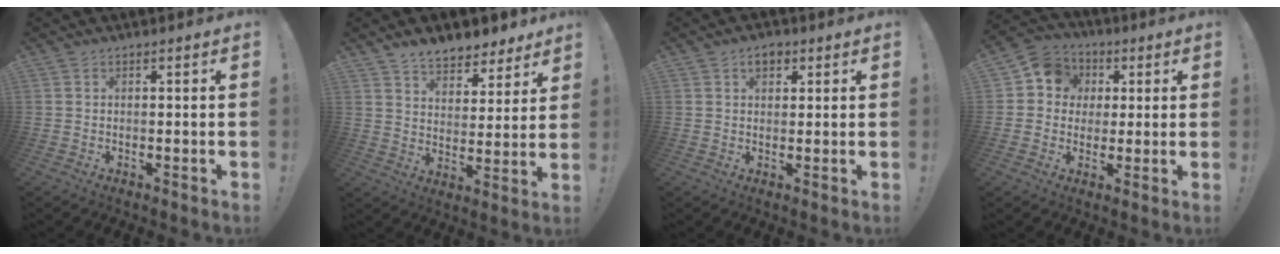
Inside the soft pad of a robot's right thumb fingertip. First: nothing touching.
{"total": 8.8, "force": [7.4, 3.9, 2.5], "torque": [-0.040, -0.056, 0.139]}
{"total": 3.6, "force": [1.9, 2.3, 2.0], "torque": [-0.025, -0.002, 0.031]}
{"total": 9.8, "force": [1.7, 9.0, 3.3], "torque": [-0.043, 0.005, 0.037]}